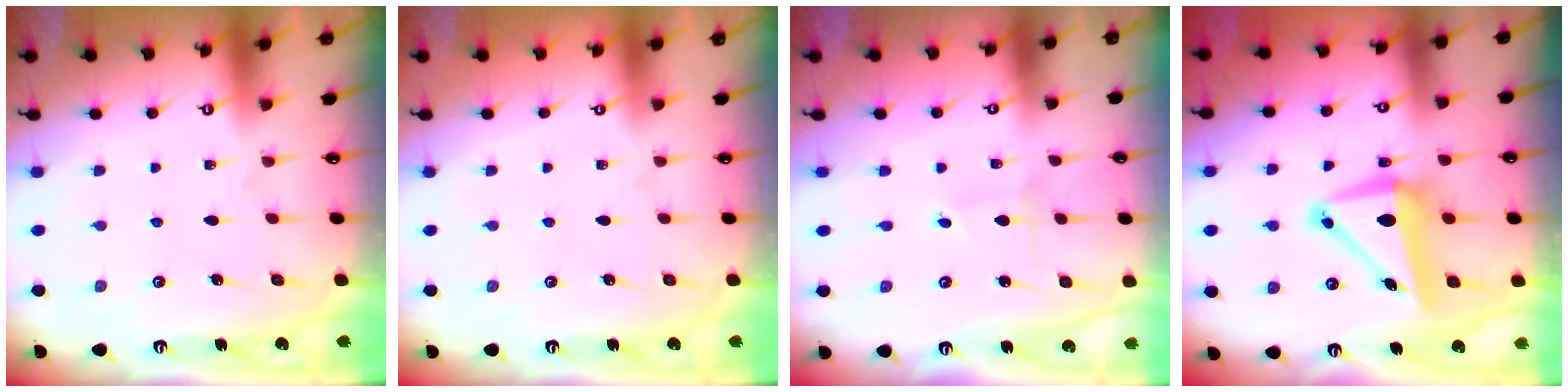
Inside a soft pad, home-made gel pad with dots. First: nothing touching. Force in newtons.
{"total": 0.8, "press": 0.7, "slide": 0.4}
{"total": 0.6, "press": 0.6, "slide": 0.0}
{"total": 9.8, "press": 9.2, "slide": 3.4}